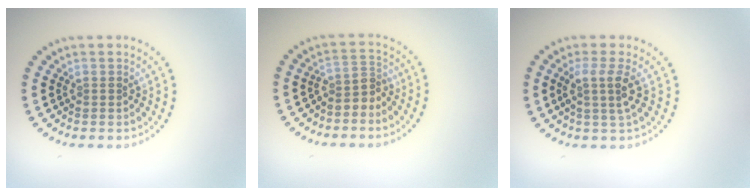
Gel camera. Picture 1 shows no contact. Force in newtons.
{"total": 2.2, "press": 1.5, "slide": 1.6}
{"total": 2.5, "press": 1.9, "slide": 1.5}